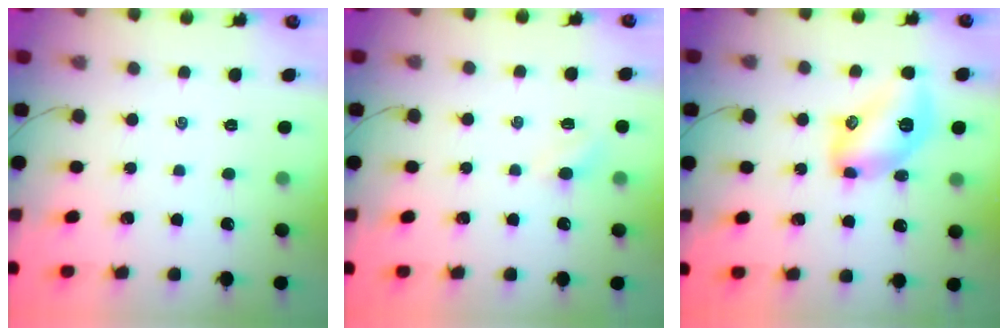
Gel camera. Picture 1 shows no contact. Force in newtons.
{"total": 3.2, "press": 3.1, "slide": 1.0}
{"total": 11.3, "press": 11.3, "slide": 0.7}